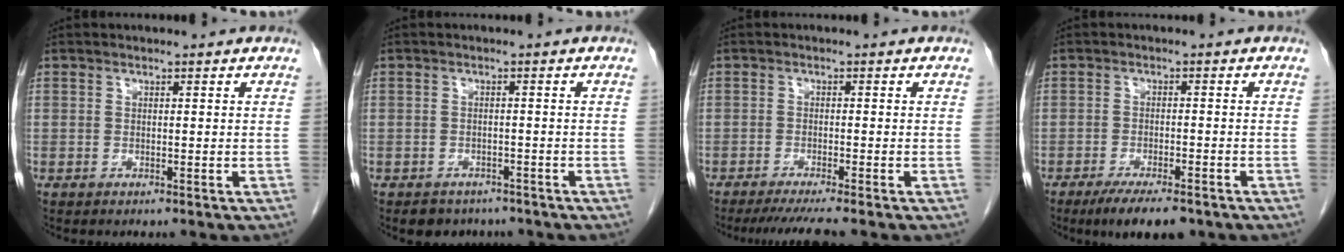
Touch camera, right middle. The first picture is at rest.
{"total": 4.3, "force": [-3.4, 2.4, 0.7], "torque": [-0.009, 0.006, -0.043]}
{"total": 6.1, "force": [-5.1, -1.0, 3.2], "torque": [-0.035, -0.018, -0.081]}
{"total": 7.5, "force": [-5.6, 1.7, 4.7], "torque": [-0.068, -0.013, -0.085]}